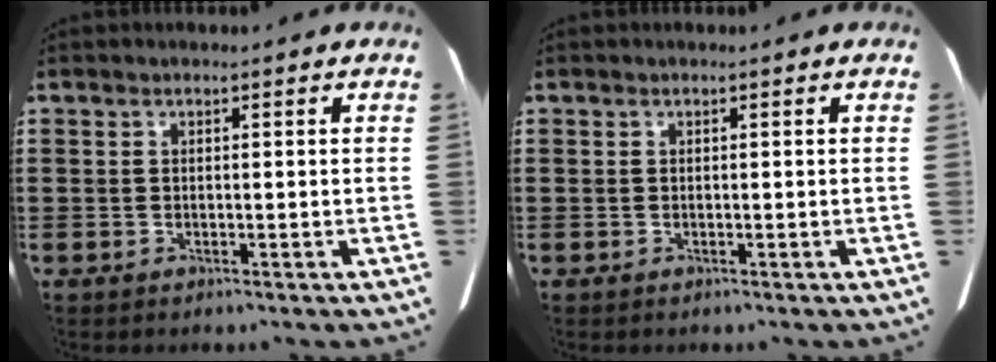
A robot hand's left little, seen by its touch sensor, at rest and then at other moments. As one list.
[{"total": 0.0}]